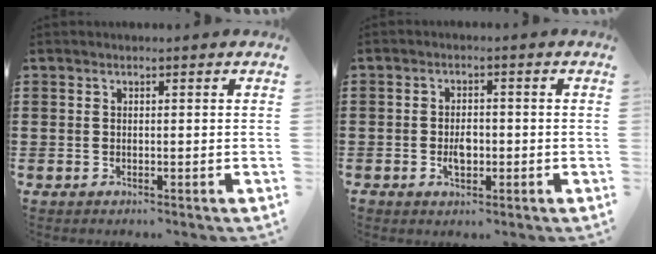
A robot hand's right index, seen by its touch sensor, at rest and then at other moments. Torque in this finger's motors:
{"motor_torque": [2.14, 0.00, 0.26, 0.13]}